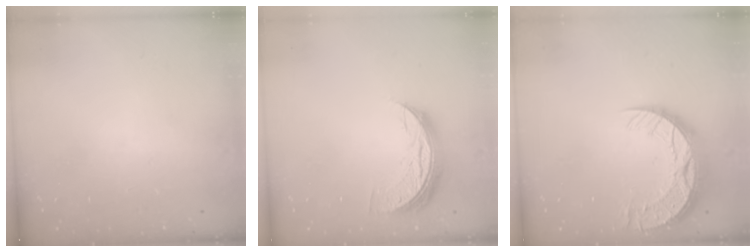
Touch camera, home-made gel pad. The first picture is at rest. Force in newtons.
{"total": 7.6, "press": 7.6, "slide": 0.7}
{"total": 13.3, "press": 13.3, "slide": 0.9}